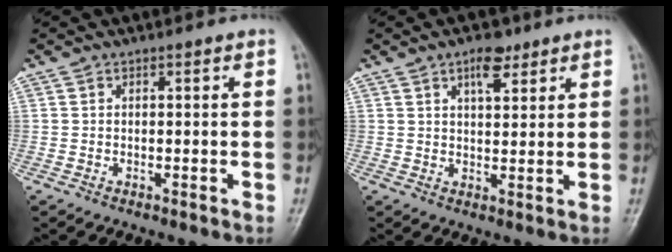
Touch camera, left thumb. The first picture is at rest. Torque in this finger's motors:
{"motor_torque": [-0.55, 0.37, -0.17, -0.05, 0.01]}